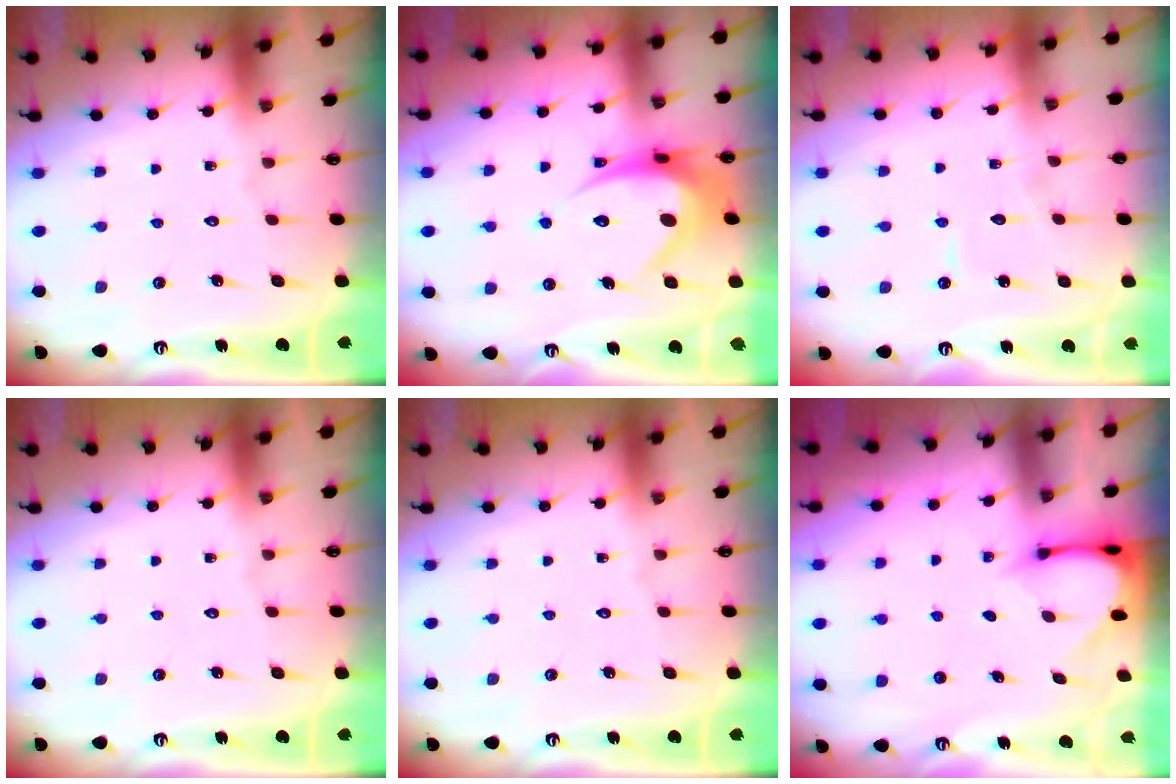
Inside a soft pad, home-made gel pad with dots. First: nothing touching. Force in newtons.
{"total": 11.6, "press": 11.6, "slide": 0.8}
{"total": 3.7, "press": 3.7, "slide": 0.3}
{"total": 0.0}
{"total": 0.0}
{"total": 3.3, "press": 3.3, "slide": 0.3}